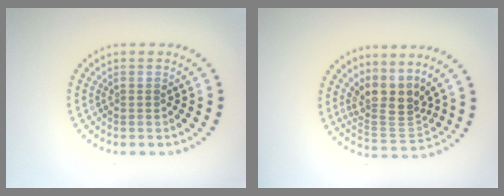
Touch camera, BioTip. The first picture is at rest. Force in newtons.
{"total": 3.9, "press": 2.8, "slide": 2.6}